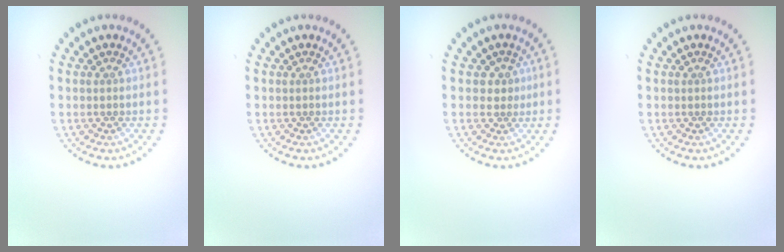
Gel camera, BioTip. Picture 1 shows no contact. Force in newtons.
{"total": 0.0}
{"total": 1.1, "press": 0.7, "slide": 0.8}
{"total": 0.0}